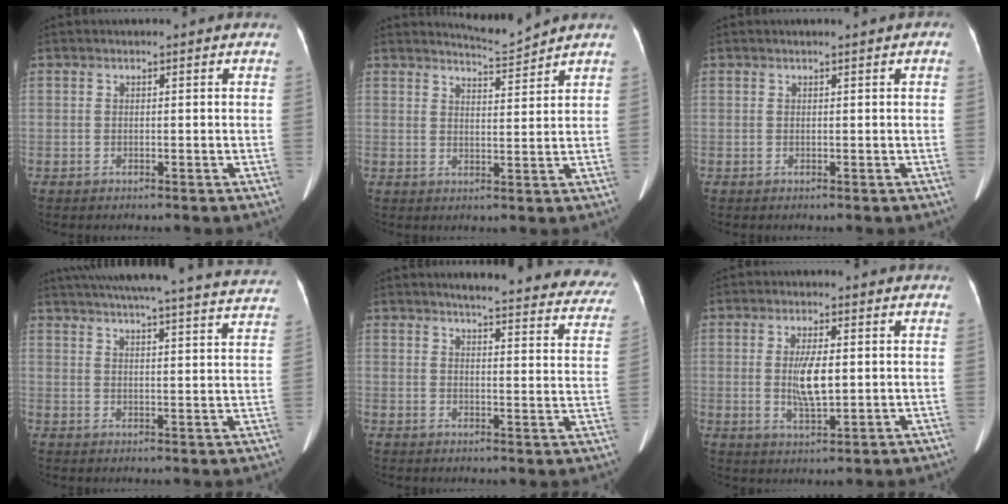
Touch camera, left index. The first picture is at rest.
{"total": 3.7, "force": [3.5, -1.2, -0.5], "torque": [-0.001, -0.017, 0.065]}
{"total": 0.9, "force": [0.4, 0.2, 0.8], "torque": [-0.008, 0.013, 0.005]}
{"total": 33.2, "force": [30.7, 2.9, 12.3], "torque": [-0.208, -0.051, 0.372]}
{"total": 24.1, "force": [22.2, 3.3, 8.8], "torque": [-0.096, -0.068, 0.240]}
{"total": 5.8, "force": [0.3, 1.5, 5.6], "torque": [-0.110, -0.003, 0.008]}